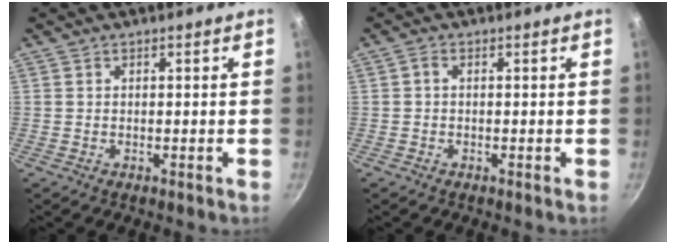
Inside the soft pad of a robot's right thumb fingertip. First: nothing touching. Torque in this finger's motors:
{"motor_torque": [-0.11, -0.38, -0.05, -0.16, 0.04]}